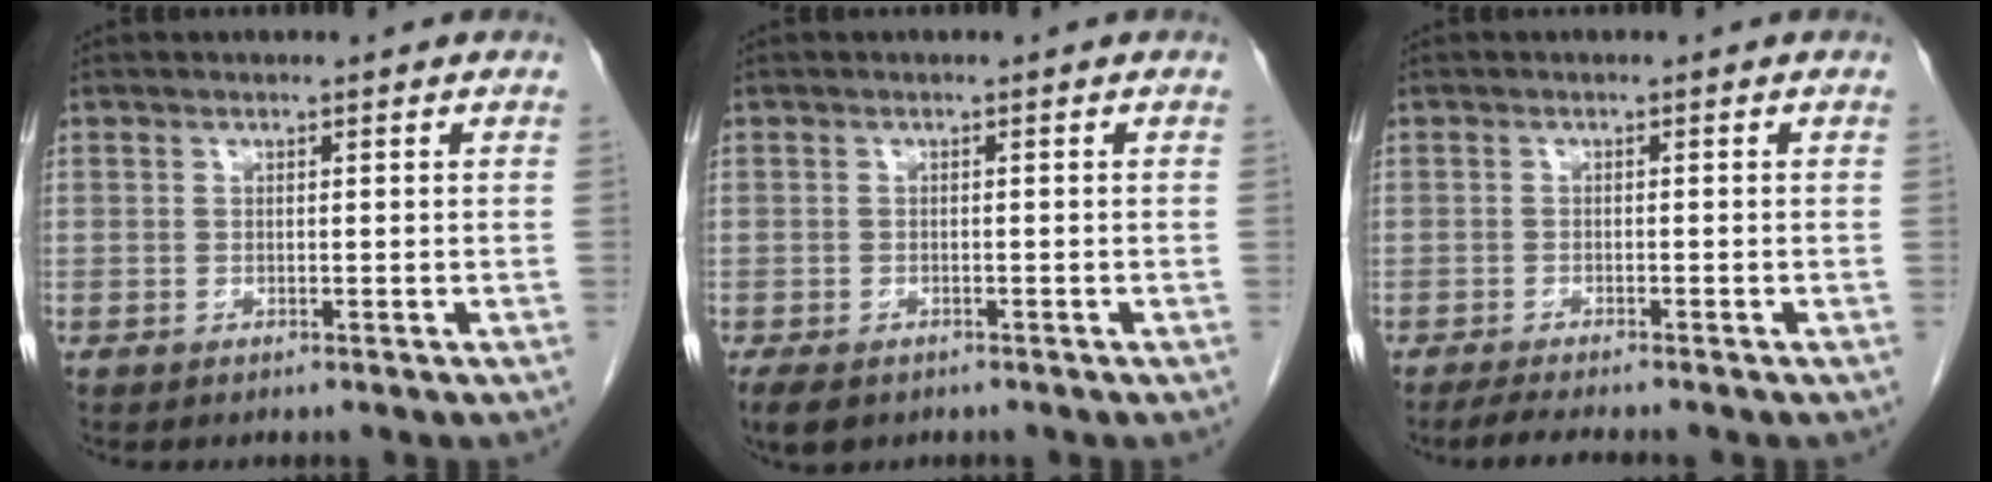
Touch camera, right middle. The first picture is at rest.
{"total": 5.7, "force": [-3.9, 3.1, 2.7], "torque": [-0.047, -0.008, -0.057]}
{"total": 3.9, "force": [-3.3, 0.1, 2.0], "torque": [-0.034, -0.010, -0.052]}